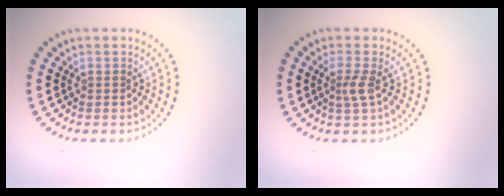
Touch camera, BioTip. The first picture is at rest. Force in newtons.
{"total": 1.6, "press": 1.2, "slide": 1.0}